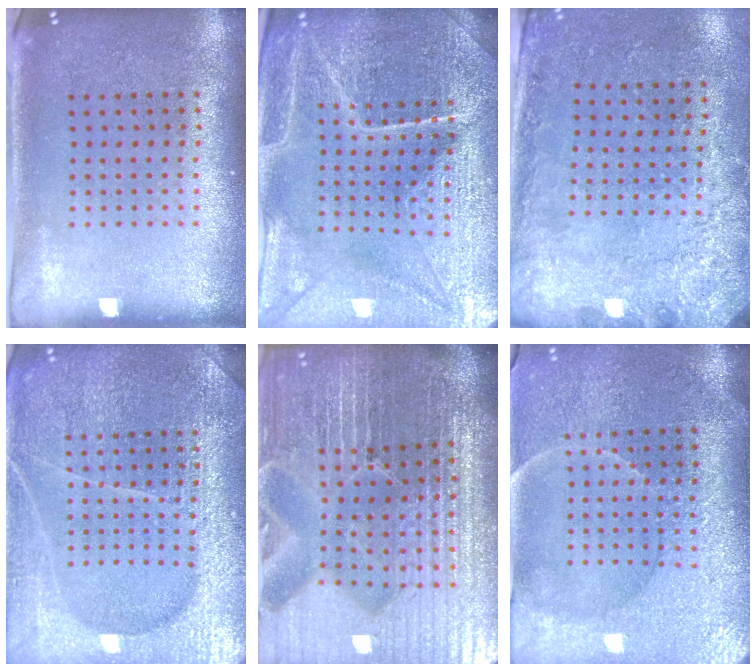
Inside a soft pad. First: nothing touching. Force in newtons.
{"total": 5.1, "press": 4.8, "slide": 1.8}
{"total": 2.7, "press": 2.0, "slide": 1.8}
{"total": 5.9, "press": 5.9, "slide": 0.7}
{"total": 7.3, "press": 6.3, "slide": 3.5}
{"total": 3.7, "press": 3.5, "slide": 1.2}